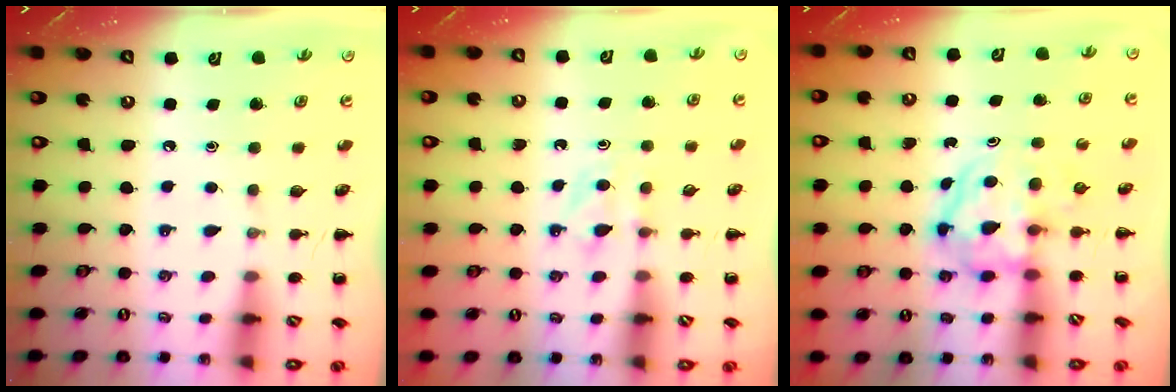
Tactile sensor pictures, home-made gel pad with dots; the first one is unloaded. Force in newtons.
{"total": 3.8, "press": 3.6, "slide": 1.3}
{"total": 3.8, "press": 3.7, "slide": 0.4}